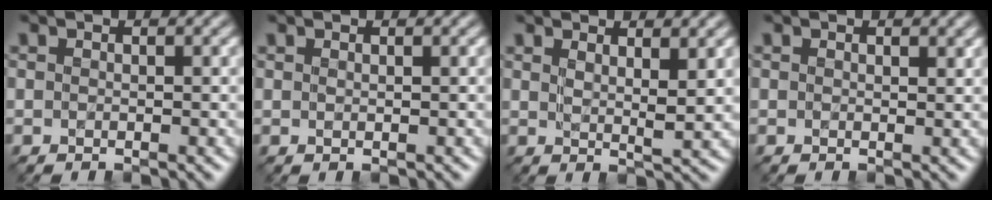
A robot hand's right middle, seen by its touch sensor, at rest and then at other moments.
{"total": 0.5, "force": [0.4, 0.1, 0.3], "torque": [-0.007, 0.002, 0.007]}
{"total": 2.9, "force": [1.8, 0.6, 2.1], "torque": [-0.030, -0.006, 0.031]}
{"total": 0.7, "force": [0.5, 0.3, 0.5], "torque": [-0.006, -0.002, 0.008]}